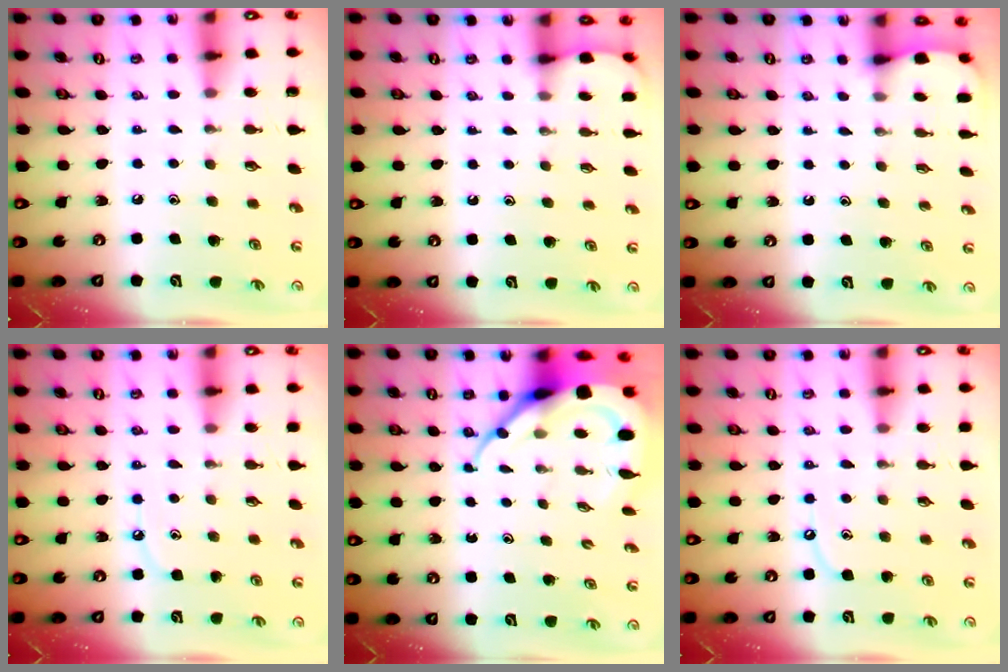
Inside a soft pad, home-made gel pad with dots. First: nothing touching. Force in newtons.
{"total": 1.8, "press": 1.8, "slide": 0.2}
{"total": 1.2, "press": 1.2, "slide": 0.0}
{"total": 5.8, "press": 5.8, "slide": 0.3}
{"total": 10.9, "press": 10.8, "slide": 1.4}
{"total": 4.0, "press": 4.0, "slide": 0.4}